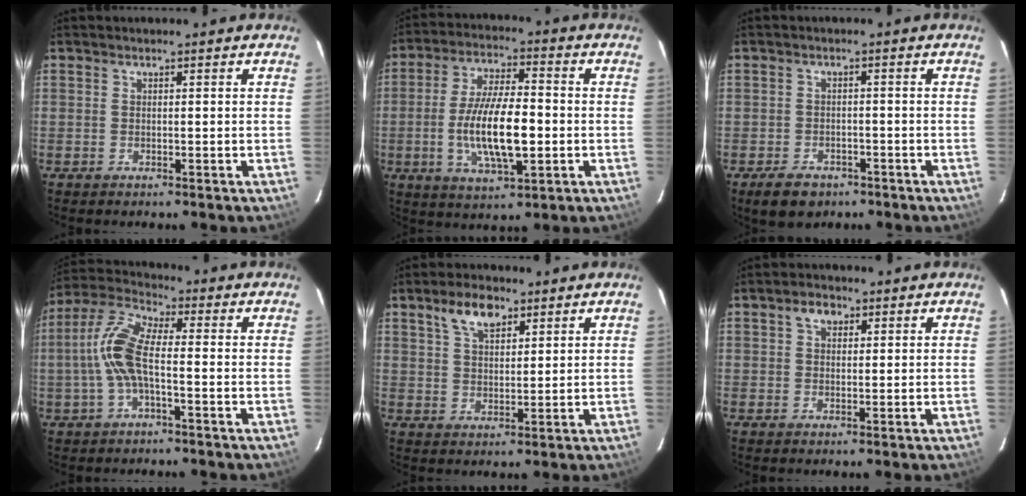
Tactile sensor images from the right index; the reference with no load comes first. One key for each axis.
{"total": 13.6, "fx": -2.4, "fy": 4.6, "fz": 12.6, "tx": -0.243, "ty": -0.007, "tz": -0.038}
{"total": 5.4, "fx": -3.6, "fy": 3.5, "fz": 2.1, "tx": -0.050, "ty": 0.005, "tz": -0.048}
{"total": 9.8, "fx": -1.4, "fy": 3.0, "fz": 9.2, "tx": -0.207, "ty": 0.015, "tz": -0.031}
{"total": 6.1, "fx": 4.0, "fy": 2.7, "fz": 3.8, "tx": -0.068, "ty": 0.009, "tz": 0.071}
{"total": 2.7, "fx": 1.4, "fy": 1.8, "fz": 1.5, "tx": -0.021, "ty": 0.010, "tz": 0.023}